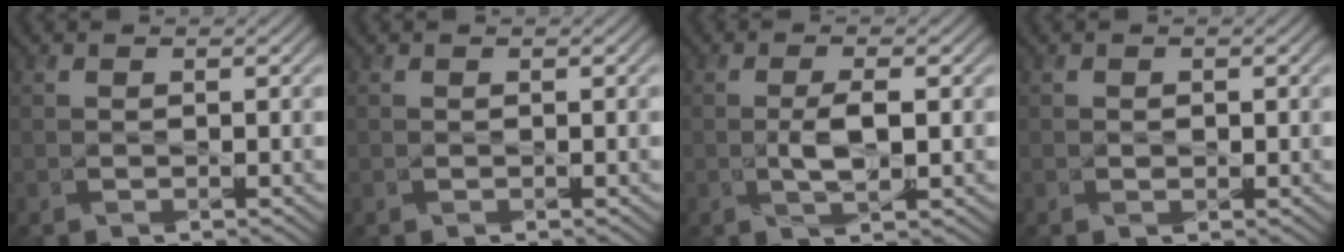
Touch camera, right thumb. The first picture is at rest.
{"total": 0.0}
{"total": 3.5, "force": [-0.2, 1.0, 3.3], "torque": [-0.070, 0.000, -0.002]}
{"total": 0.6, "force": [0.0, 0.5, 0.3], "torque": [-0.004, -0.004, -0.002]}